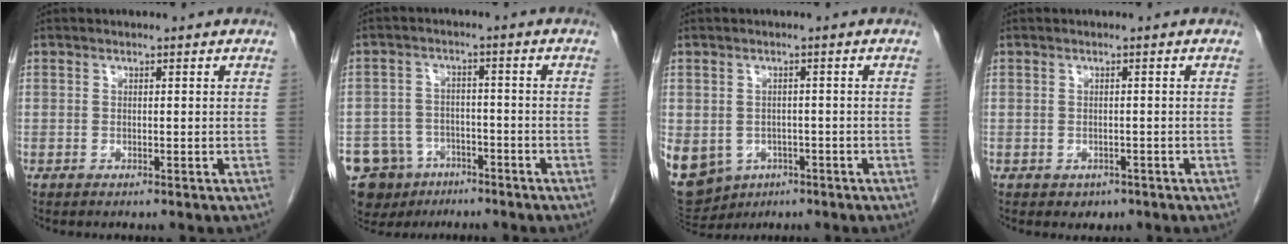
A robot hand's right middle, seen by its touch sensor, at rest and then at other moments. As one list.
[{"total": 9.9, "force": [-6.0, 7.7, 1.8], "torque": [-0.045, 0.017, -0.087]}, {"total": 24.4, "force": [-9.7, 20.2, 9.6], "torque": [-0.357, -0.012, -0.128]}, {"total": 1.5, "force": [-0.8, 1.1, 0.5], "torque": [-0.013, 0.000, -0.003]}]